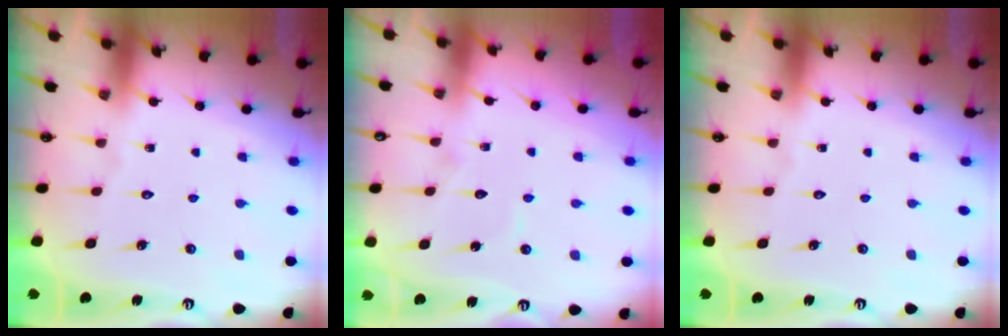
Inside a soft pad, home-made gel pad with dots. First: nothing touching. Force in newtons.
{"total": 4.2, "press": 4.2, "slide": 0.4}
{"total": 0.0}